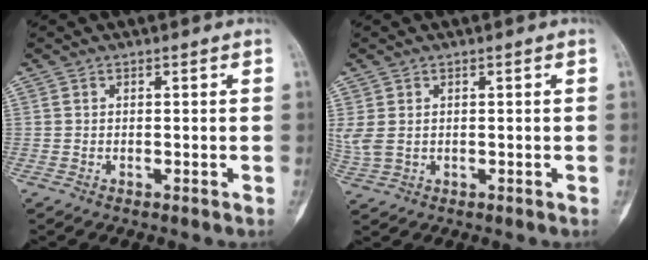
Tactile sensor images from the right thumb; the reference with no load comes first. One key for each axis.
{"total": 3.6, "fx": 0.5, "fy": 2.6, "fz": 2.4, "tx": -0.075, "ty": 0.003, "tz": 0.018}